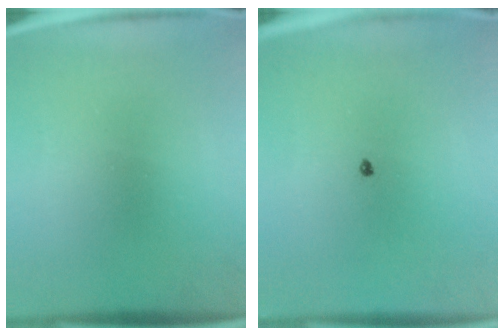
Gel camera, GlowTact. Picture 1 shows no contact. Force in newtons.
{"total": 0.6}